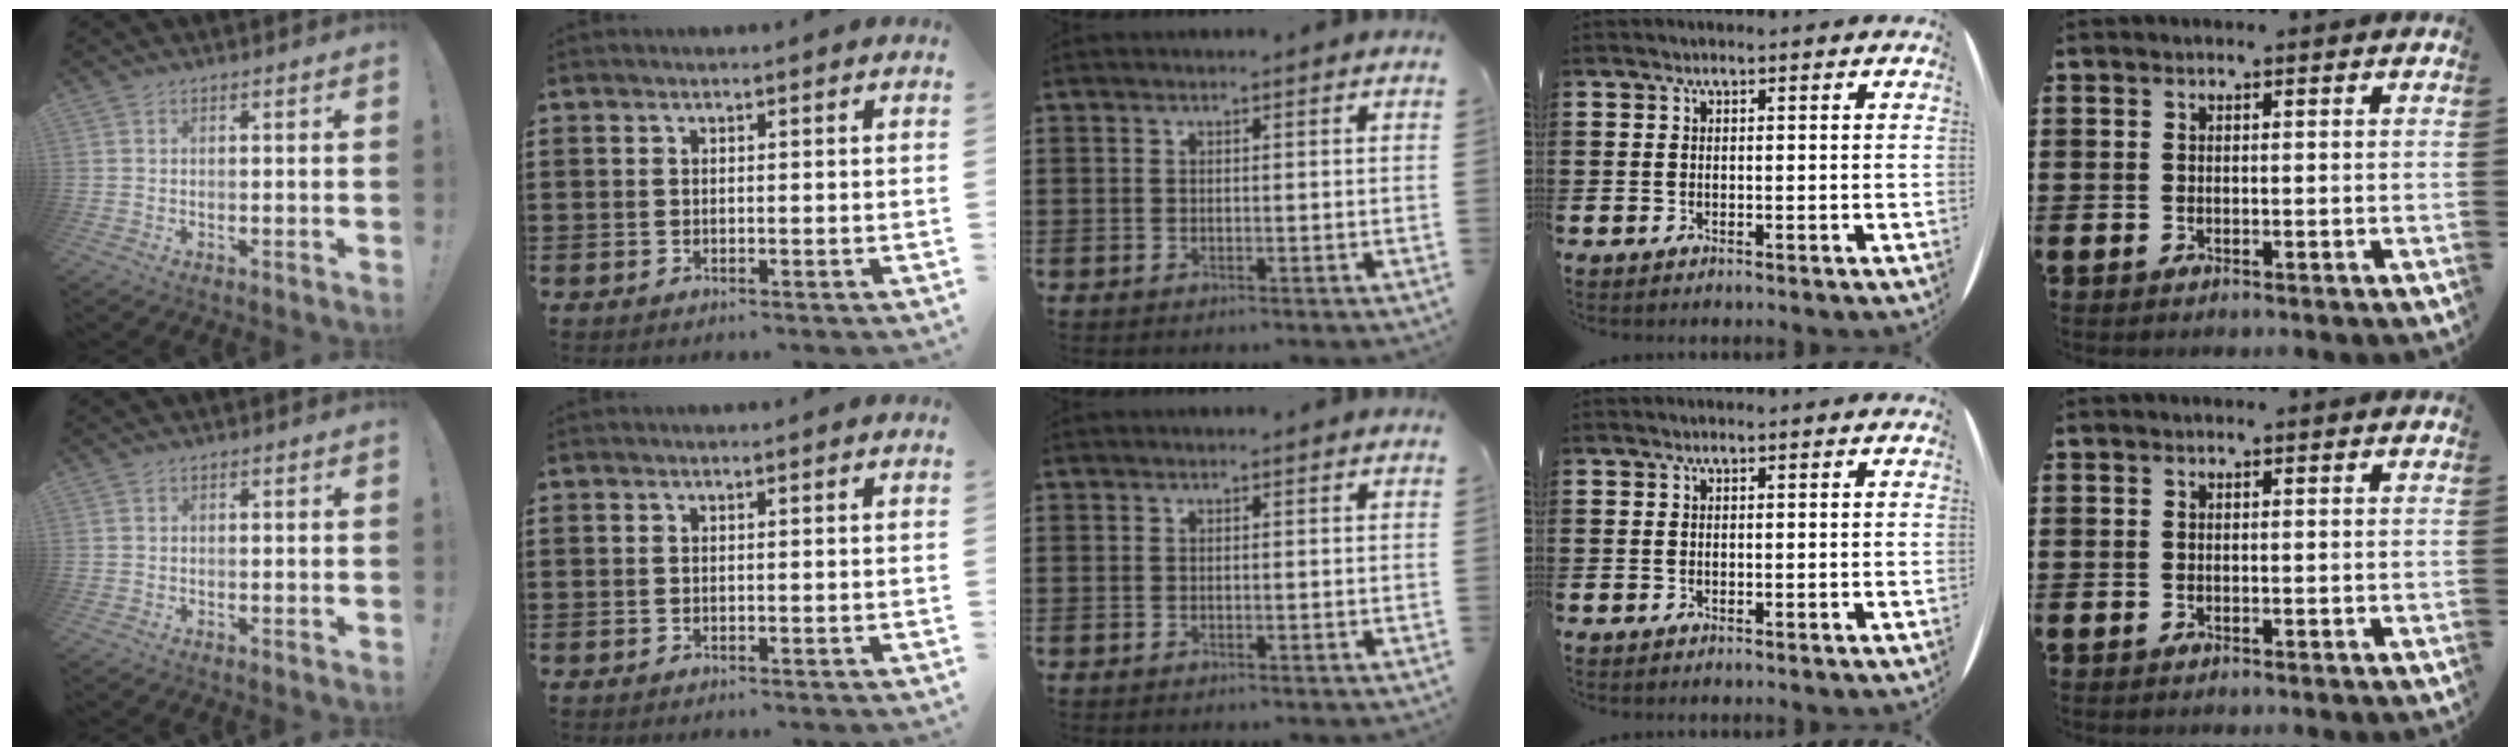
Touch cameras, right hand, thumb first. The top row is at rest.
{"thumb": {"total": 0.6, "force": [-0.2, 0.5, 0.3], "torque": [-0.006, 0.004, -0.003]}}